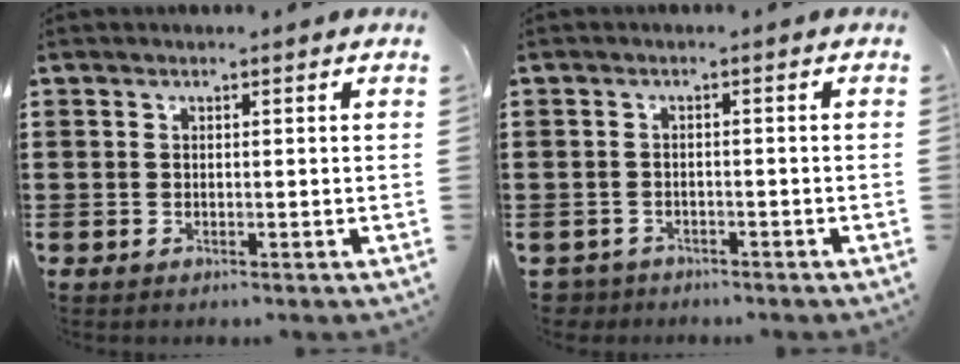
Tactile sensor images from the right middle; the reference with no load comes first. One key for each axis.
{"total": 1.8, "fx": -1.8, "fy": 0.5, "fz": -0.2, "tx": -0.005, "ty": -0.003, "tz": -0.039}